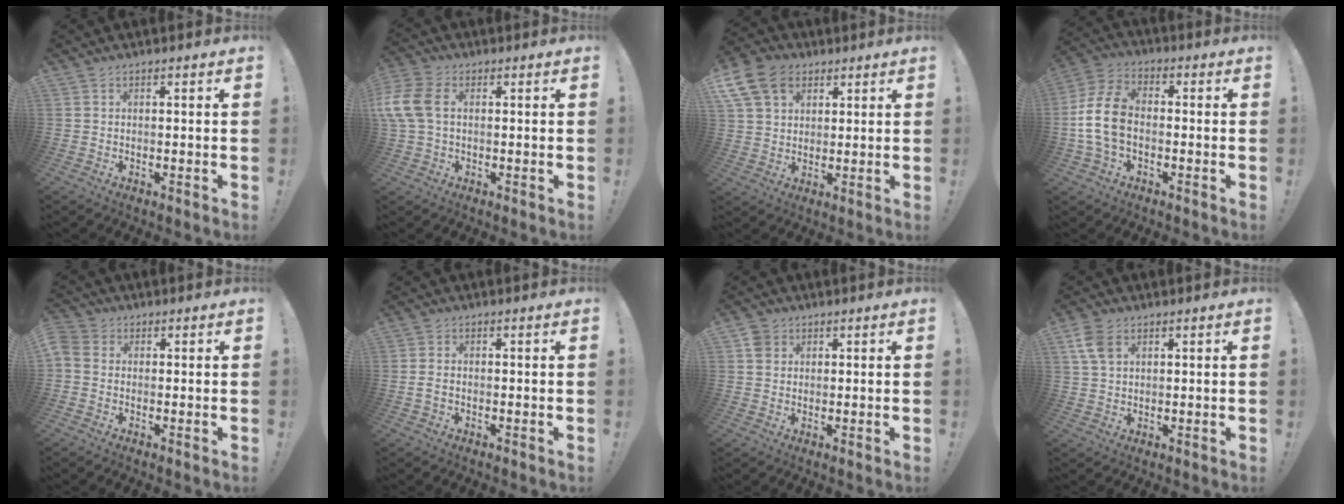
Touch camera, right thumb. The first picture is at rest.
{"total": 10.1, "force": [1.0, 6.6, 7.6], "torque": [-0.176, 0.006, 0.022]}
{"total": 13.3, "force": [6.1, 9.4, 7.0], "torque": [-0.131, -0.024, 0.121]}
{"total": 12.8, "force": [-1.7, 8.6, 9.2], "torque": [-0.176, 0.014, -0.027]}
{"total": 3.5, "force": [-0.1, 2.8, 2.1], "torque": [-0.053, 0.003, -0.003]}
{"total": 1.8, "force": [-0.3, 1.1, 1.4], "torque": [-0.030, 0.005, -0.004]}
{"total": 3.4, "force": [1.5, 3.0, 0.8], "torque": [-0.014, 0.003, 0.029]}
{"total": 6.5, "force": [2.8, 4.2, 4.1], "torque": [-0.082, -0.002, 0.057]}